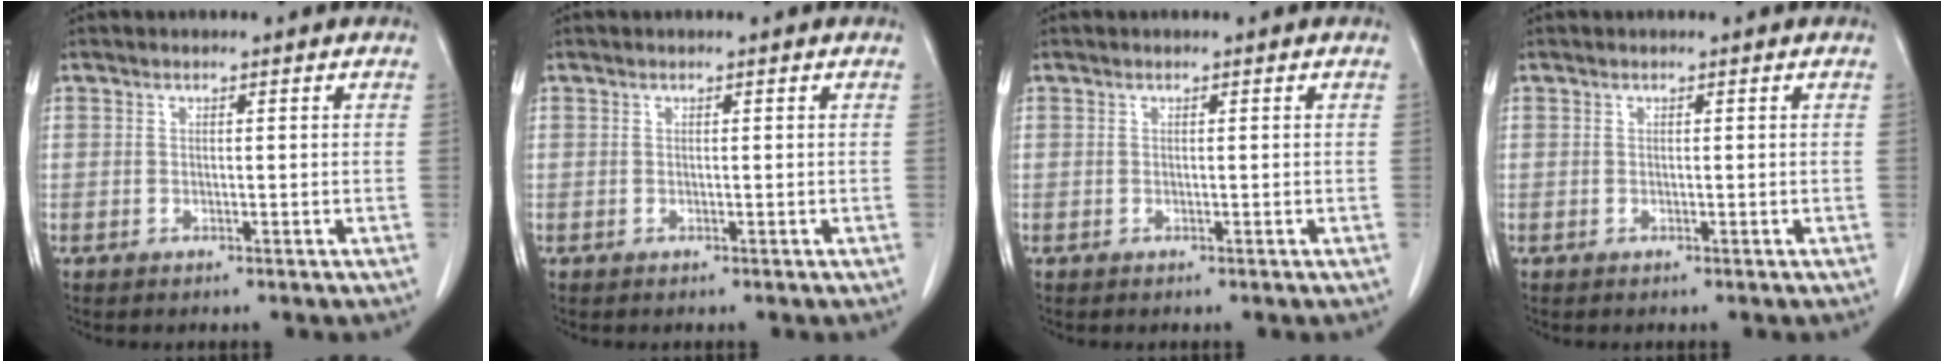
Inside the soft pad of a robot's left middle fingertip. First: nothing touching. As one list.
[{"total": 0.0}, {"total": 0.0}, {"total": 0.0}]